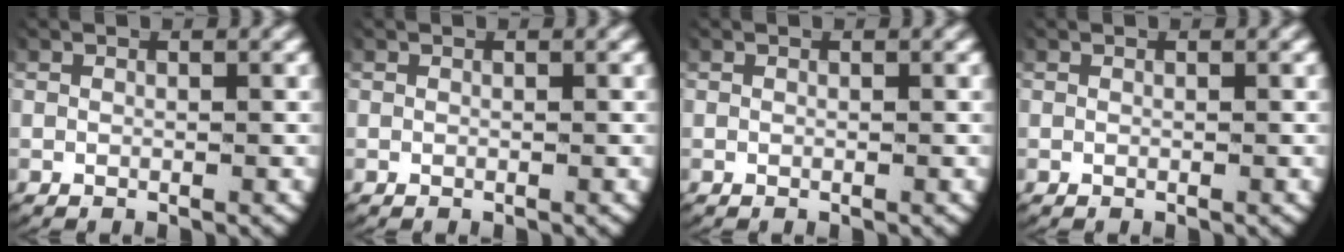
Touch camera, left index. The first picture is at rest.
{"total": 0.0}
{"total": 0.0}
{"total": 0.0}